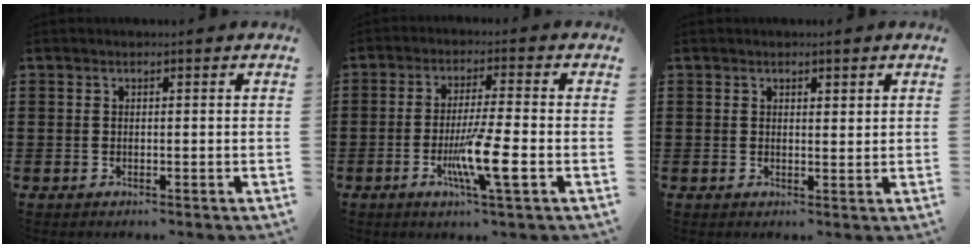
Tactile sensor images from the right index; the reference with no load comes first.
{"total": 9.6, "force": [-3.0, 0.7, 9.0], "torque": [-0.165, -0.015, -0.053]}
{"total": 1.2, "force": [1.0, 0.6, 0.2], "torque": [0.002, 0.001, 0.018]}